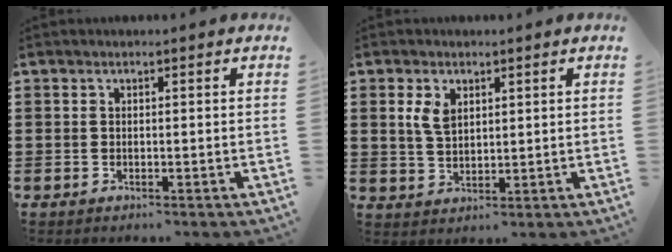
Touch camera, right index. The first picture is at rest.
{"total": 3.7, "force": [1.5, 2.2, 2.5], "torque": [-0.056, 0.008, 0.027]}